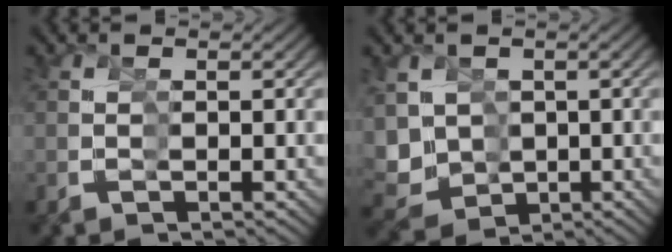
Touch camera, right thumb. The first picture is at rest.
{"total": 7.1, "force": [0.0, 6.4, 3.0], "torque": [-0.089, -0.024, 0.006]}